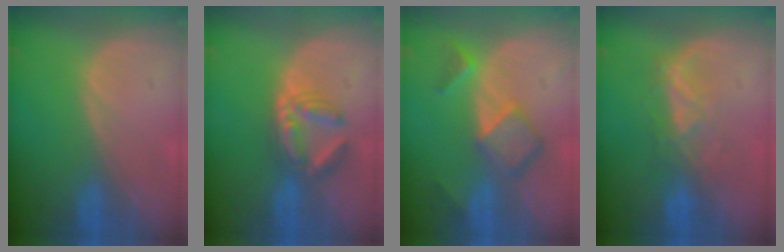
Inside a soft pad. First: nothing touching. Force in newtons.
{"total": 6.2, "press": 5.6, "slide": 2.6}
{"total": 6.9, "press": 5.9, "slide": 3.6}
{"total": 4.1, "press": 4.1, "slide": 0.6}